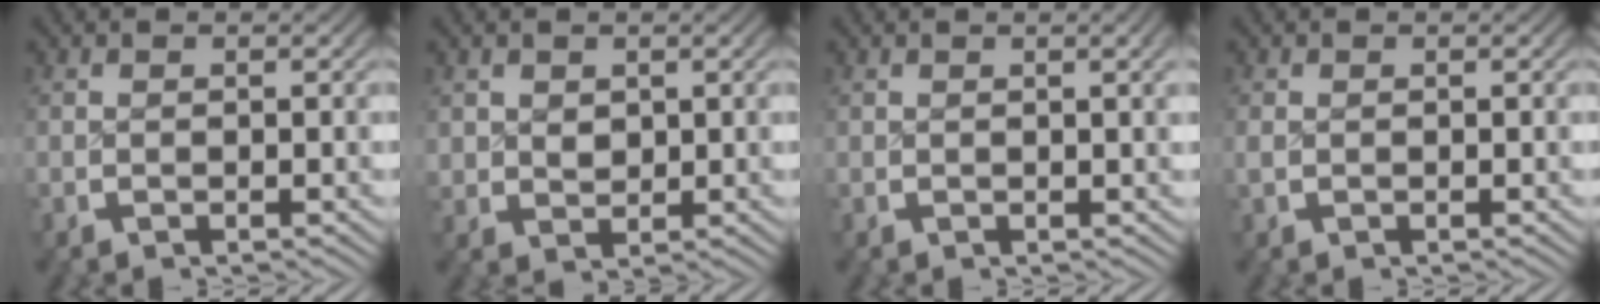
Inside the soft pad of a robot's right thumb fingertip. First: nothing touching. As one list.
[{"total": 2.7, "force": [1.2, 2.1, 1.3], "torque": [-0.034, -0.018, 0.039]}, {"total": 1.0, "force": [0.3, -0.1, 1.0], "torque": [-0.017, 0.005, 0.008]}, {"total": 0.8, "force": [0.1, 0.7, 0.4], "torque": [-0.016, -0.003, 0.004]}]